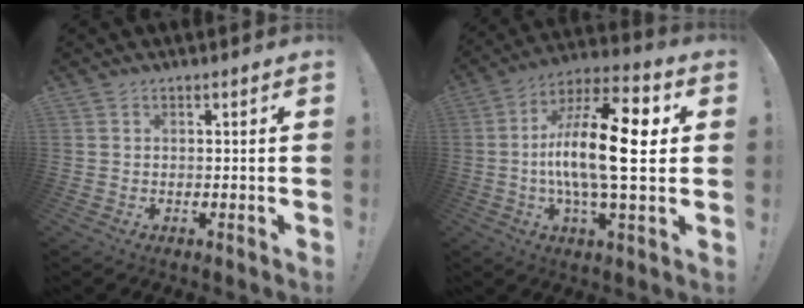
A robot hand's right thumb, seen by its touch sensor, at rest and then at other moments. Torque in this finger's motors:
{"motor_torque": [2.63, 2.38, 1.77, -1.00, 0.23]}